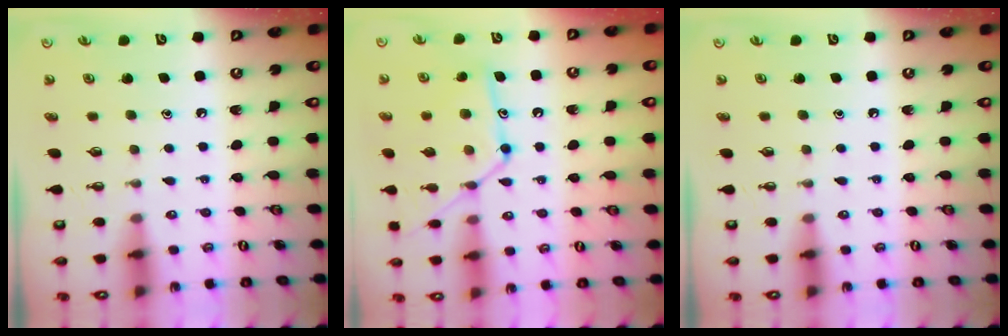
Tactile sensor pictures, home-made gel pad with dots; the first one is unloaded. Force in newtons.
{"total": 14.3, "press": 14.3, "slide": 1.0}
{"total": 0.0}